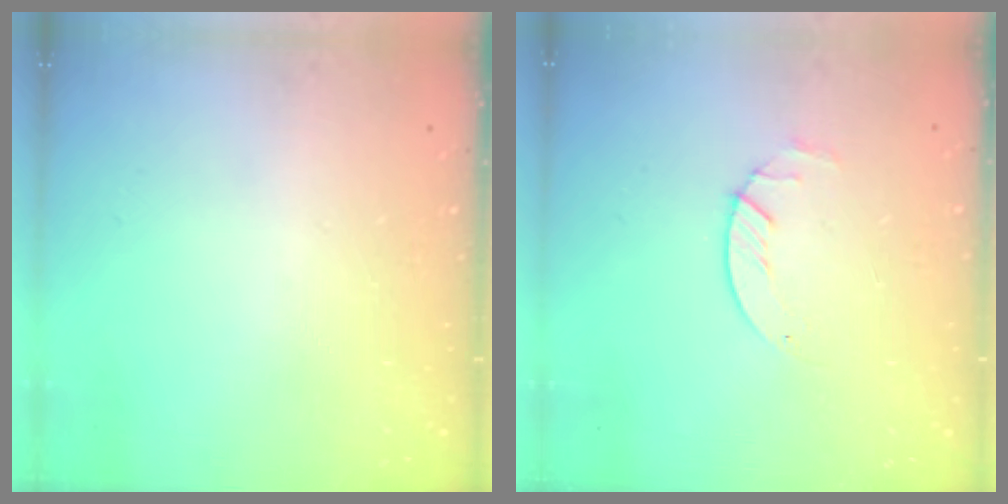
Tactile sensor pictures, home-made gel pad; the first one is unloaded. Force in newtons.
{"total": 1.4, "press": 1.4, "slide": 0.2}